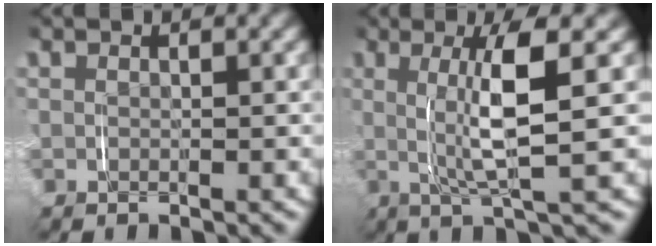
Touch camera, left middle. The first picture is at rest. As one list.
[{"total": 5.1, "force": [0.8, 0.1, 5.0], "torque": [-0.088, -0.002, 0.013]}]